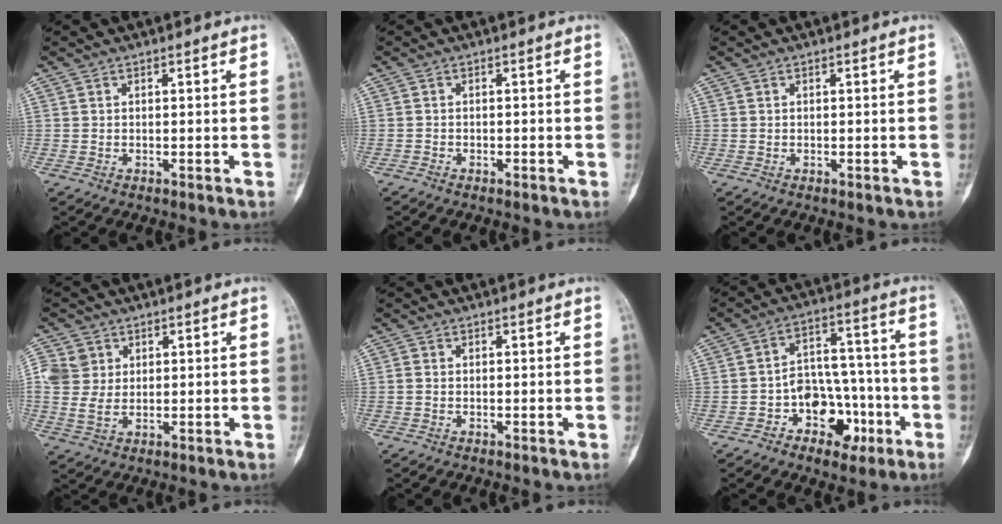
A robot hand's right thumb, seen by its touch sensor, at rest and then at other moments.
{"total": 0.6, "force": [-0.5, 0.3, 0.2], "torque": [-0.008, 0.000, -0.014]}
{"total": 0.0}
{"total": 6.5, "force": [1.7, 5.3, 3.3], "torque": [-0.055, -0.002, 0.036]}
{"total": 0.6, "force": [-0.2, 0.5, 0.4], "torque": [-0.007, 0.000, -0.006]}
{"total": 11.9, "force": [-5.0, 8.6, 6.7], "torque": [-0.057, 0.058, -0.076]}